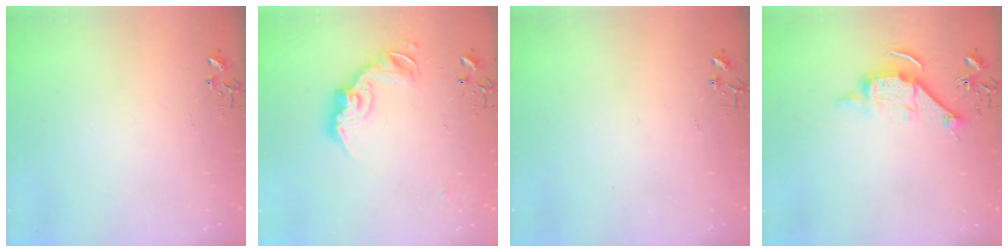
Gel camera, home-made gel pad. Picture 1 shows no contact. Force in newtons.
{"total": 14.6, "press": 14.6, "slide": 0.7}
{"total": 0.0}
{"total": 11.0, "press": 11.0, "slide": 0.4}